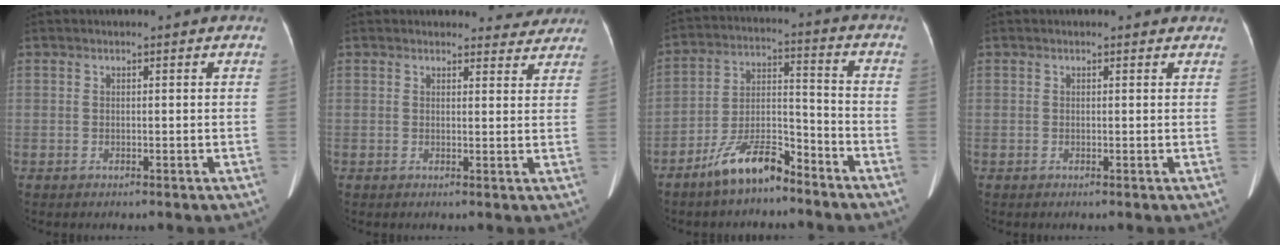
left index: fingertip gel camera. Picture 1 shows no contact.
{"total": 4.5, "force": [4.1, 1.6, -0.2], "torque": [0.016, -0.006, 0.030]}
{"total": 9.8, "force": [-7.6, 2.5, 5.6], "torque": [-0.113, 0.003, -0.142]}
{"total": 1.2, "force": [1.0, 0.6, 0.1], "torque": [-0.006, 0.001, 0.000]}